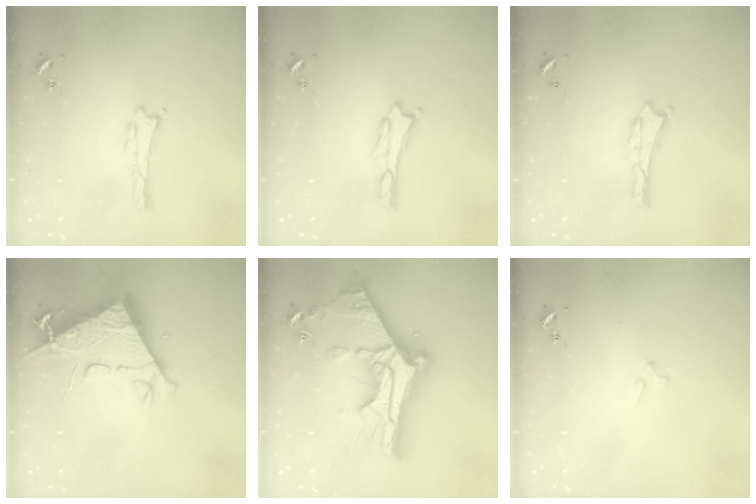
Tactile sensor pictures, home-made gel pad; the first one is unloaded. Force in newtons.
{"total": 0.0}
{"total": 0.0}
{"total": 10.1, "press": 10.0, "slide": 1.3}
{"total": 15.6, "press": 15.6, "slide": 1.5}
{"total": 1.1, "press": 1.1, "slide": 0.1}